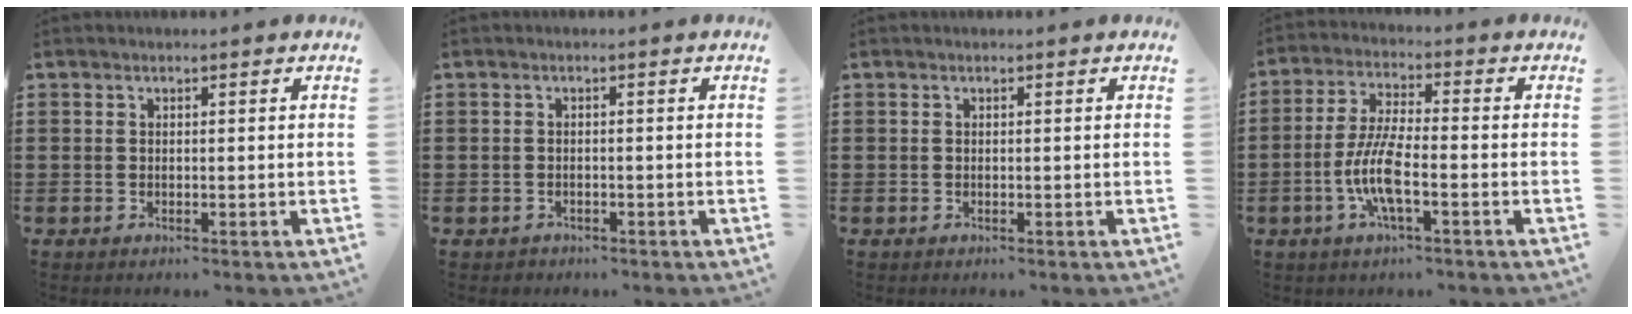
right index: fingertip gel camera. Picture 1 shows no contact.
{"total": 0.8, "force": [-0.6, 0.5, 0.0], "torque": [-0.004, 0.001, -0.013]}
{"total": 0.0}
{"total": 8.0, "force": [-2.8, 2.1, 7.2], "torque": [-0.166, -0.013, -0.060]}